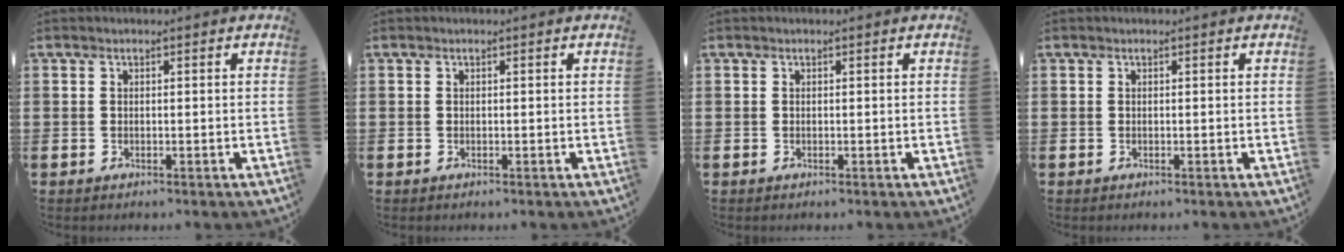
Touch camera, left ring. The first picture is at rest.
{"total": 0.0}
{"total": 0.0}
{"total": 0.0}